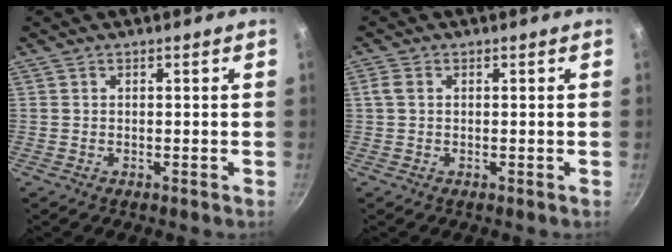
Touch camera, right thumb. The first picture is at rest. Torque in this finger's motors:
{"motor_torque": [-0.16, 0.30, 0.26, -0.07, 0.00]}